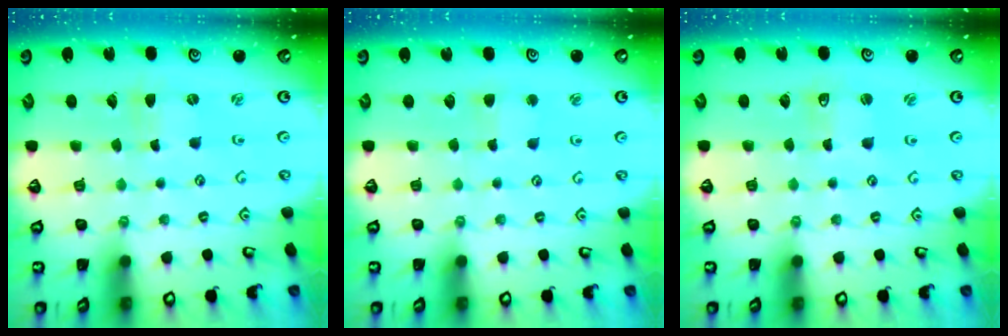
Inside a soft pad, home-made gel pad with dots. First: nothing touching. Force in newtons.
{"total": 2.6, "press": 2.6, "slide": 0.3}
{"total": 1.0, "press": 1.0, "slide": 0.2}